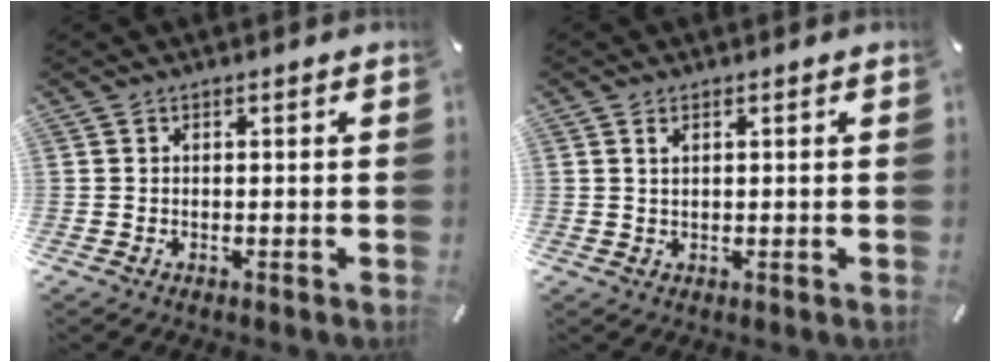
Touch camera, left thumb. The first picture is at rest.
{"total": 1.4, "force": [0.6, 0.7, 1.1], "torque": [-0.023, 0.001, 0.010]}